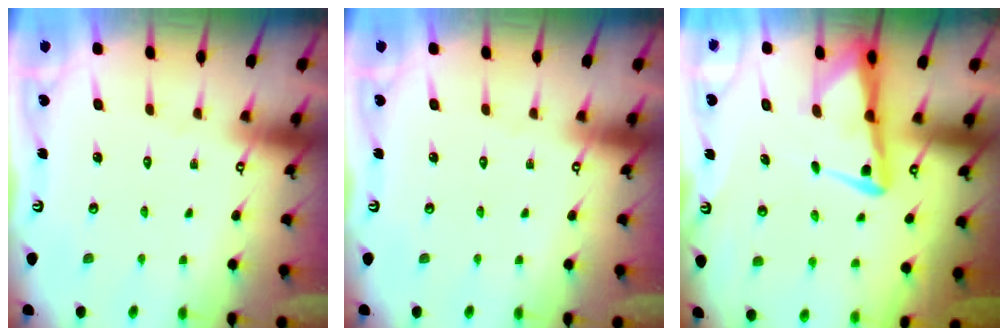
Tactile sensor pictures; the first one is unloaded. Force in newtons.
{"total": 0.0}
{"total": 6.8, "press": 6.8, "slide": 0.8}